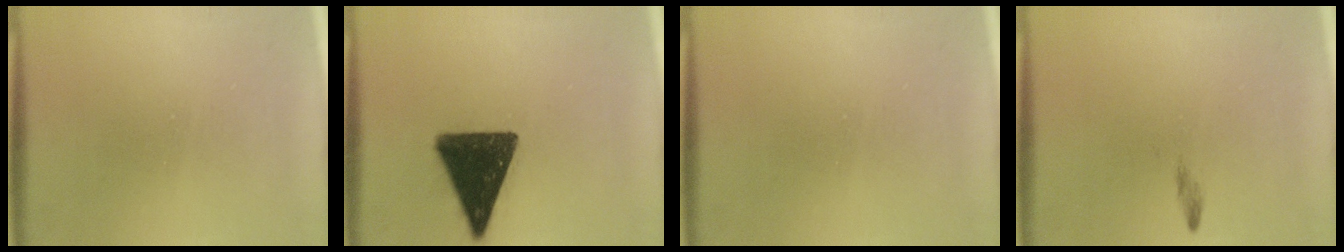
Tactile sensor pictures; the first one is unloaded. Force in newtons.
{"total": 14.2}
{"total": 0.0}
{"total": 0.7}